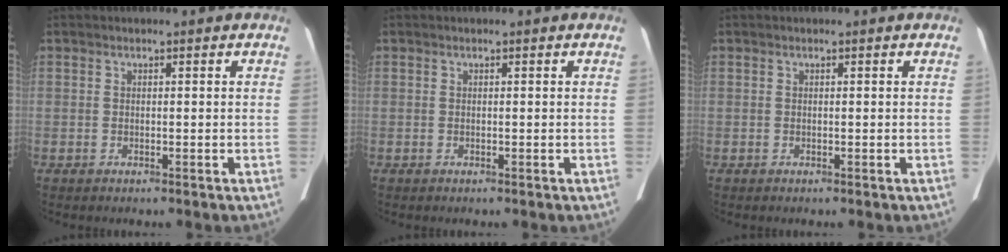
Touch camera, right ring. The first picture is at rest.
{"total": 0.0}
{"total": 0.0}